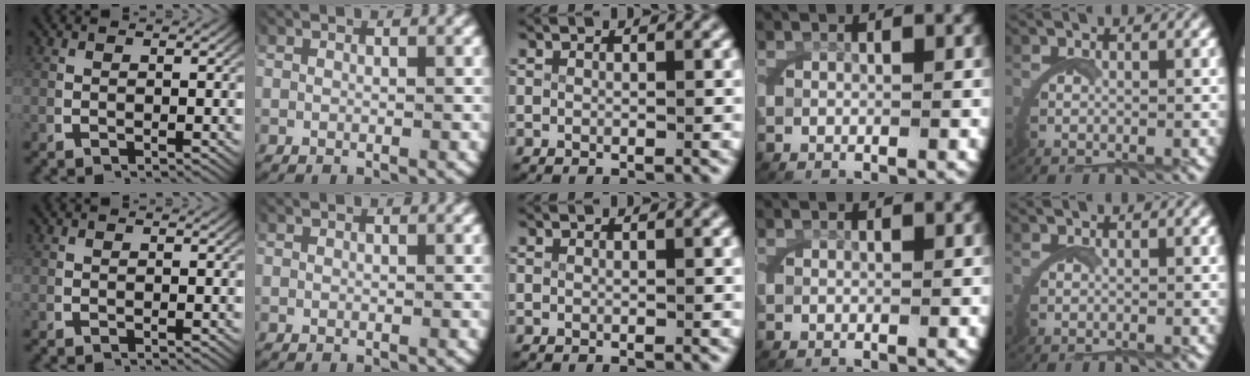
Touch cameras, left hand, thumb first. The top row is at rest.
{}